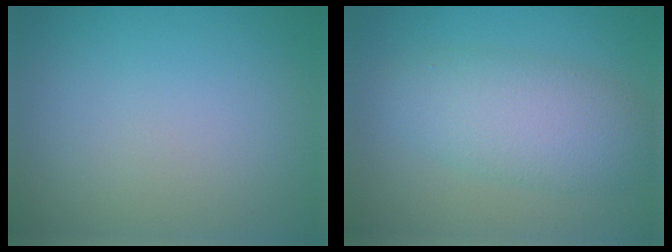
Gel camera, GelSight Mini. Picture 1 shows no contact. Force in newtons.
{"total": 5.3, "press": 5.3, "slide": 0.3}